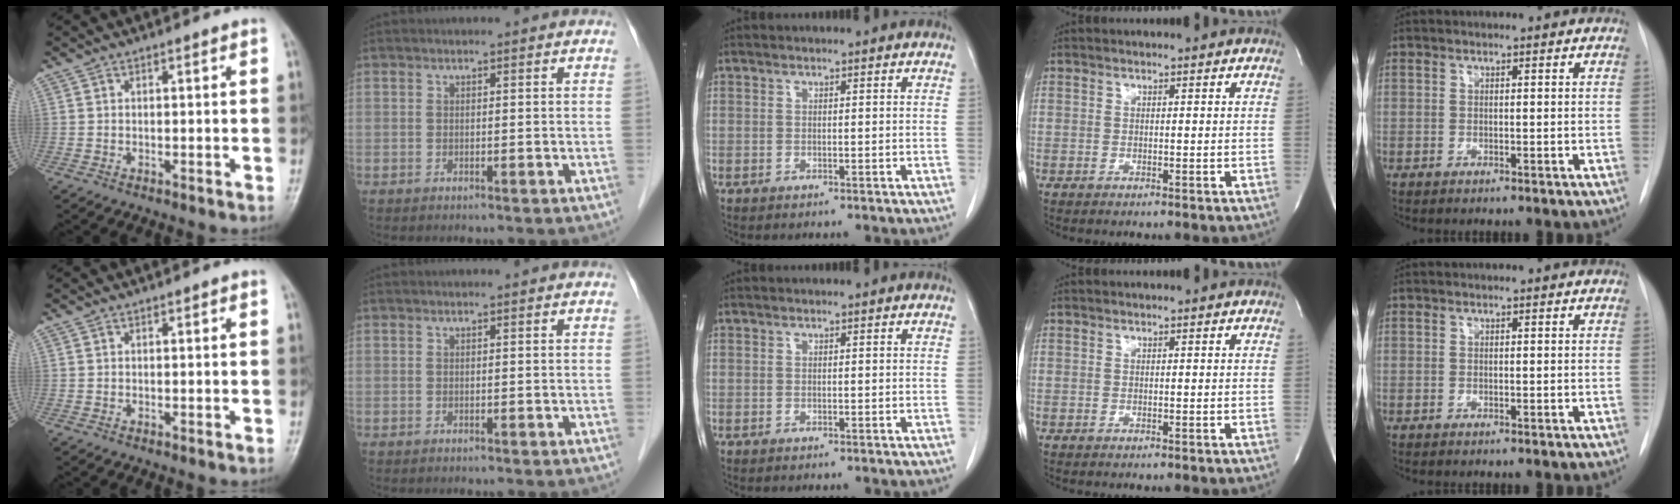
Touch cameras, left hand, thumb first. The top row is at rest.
{}